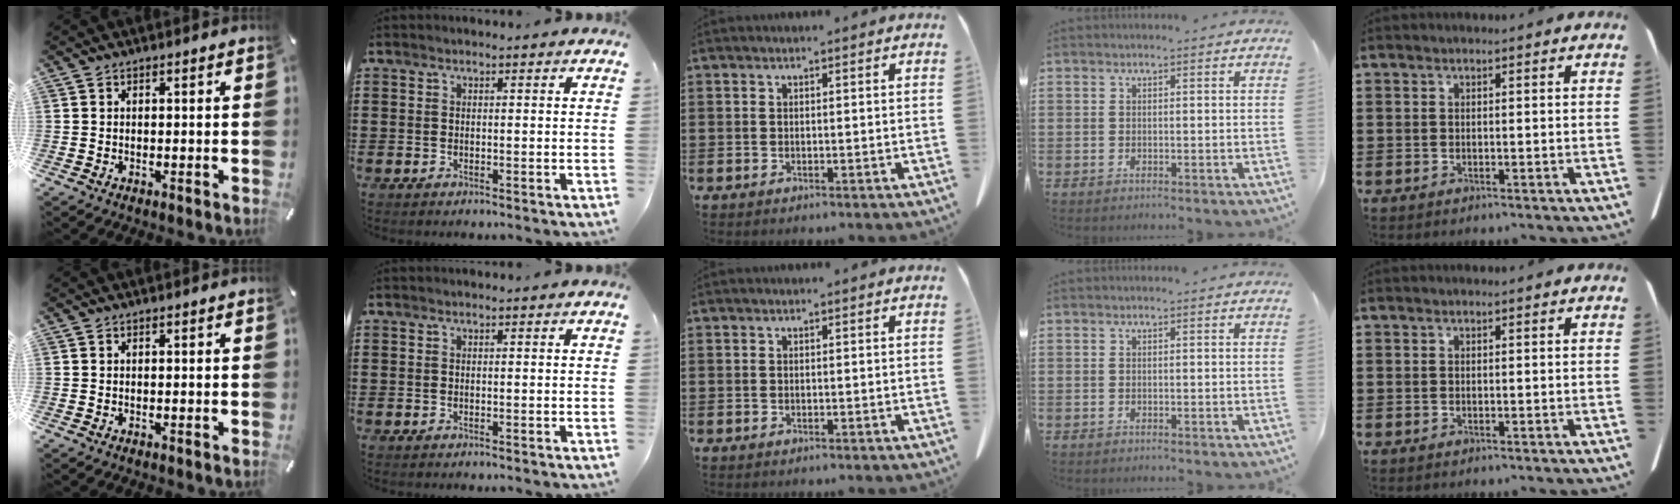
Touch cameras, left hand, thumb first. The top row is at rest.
{}